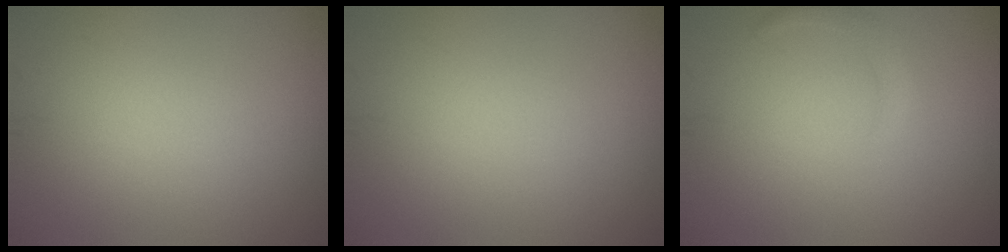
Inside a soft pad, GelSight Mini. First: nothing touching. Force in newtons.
{"total": 0.0}
{"total": 1.2, "press": 1.2, "slide": 0.1}